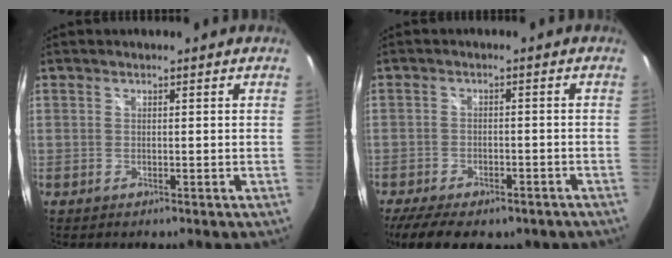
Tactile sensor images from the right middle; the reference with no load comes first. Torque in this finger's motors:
{"motor_torque": [1.08, -1.06, 0.20, 0.08]}